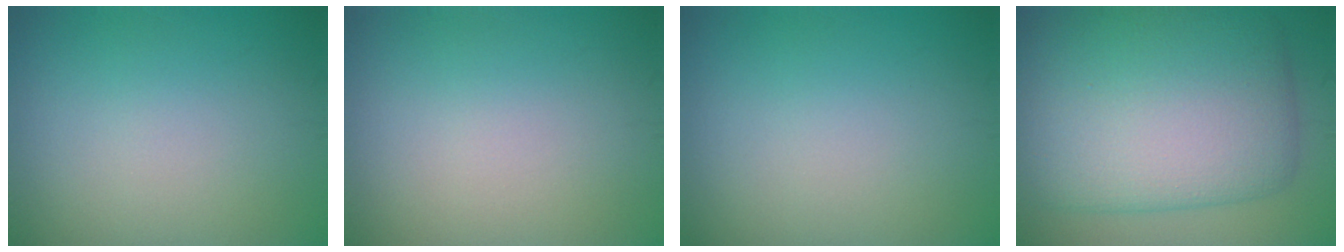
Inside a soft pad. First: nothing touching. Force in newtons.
{"total": 0.0}
{"total": 0.0}
{"total": 12.3, "press": 12.3, "slide": 0.2}